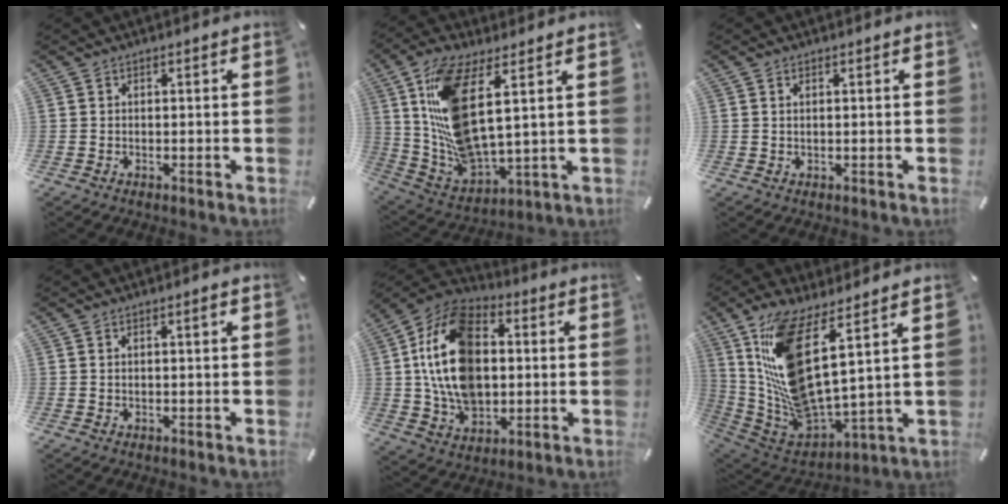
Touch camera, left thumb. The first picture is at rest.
{"total": 16.2, "force": [6.1, 6.5, 13.6], "torque": [-0.306, -0.030, 0.107]}
{"total": 0.8, "force": [0.3, 0.2, 0.7], "torque": [-0.015, -0.001, 0.005]}
{"total": 1.4, "force": [0.5, 0.3, 1.3], "torque": [-0.025, 0.004, 0.006]}
{"total": 20.1, "force": [1.3, 14.4, 14.0], "torque": [-0.291, 0.007, 0.021]}
{"total": 16.0, "force": [7.4, 5.2, 13.2], "torque": [-0.281, -0.067, 0.124]}